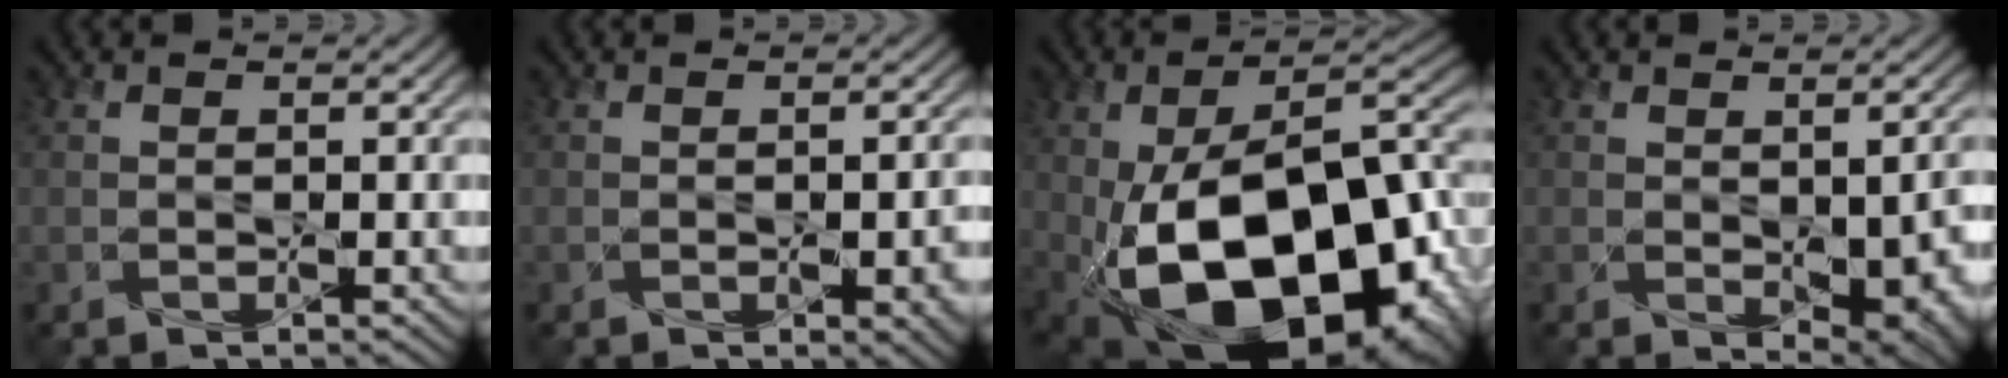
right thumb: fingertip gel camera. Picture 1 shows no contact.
{"total": 2.8, "force": [-0.9, 1.4, 2.2], "torque": [-0.028, -0.006, -0.011]}
{"total": 22.0, "force": [-6.3, 11.8, 17.4], "torque": [-0.293, -0.040, -0.072]}
{"total": 6.7, "force": [-1.3, 3.7, 5.5], "torque": [-0.090, -0.027, 0.000]}